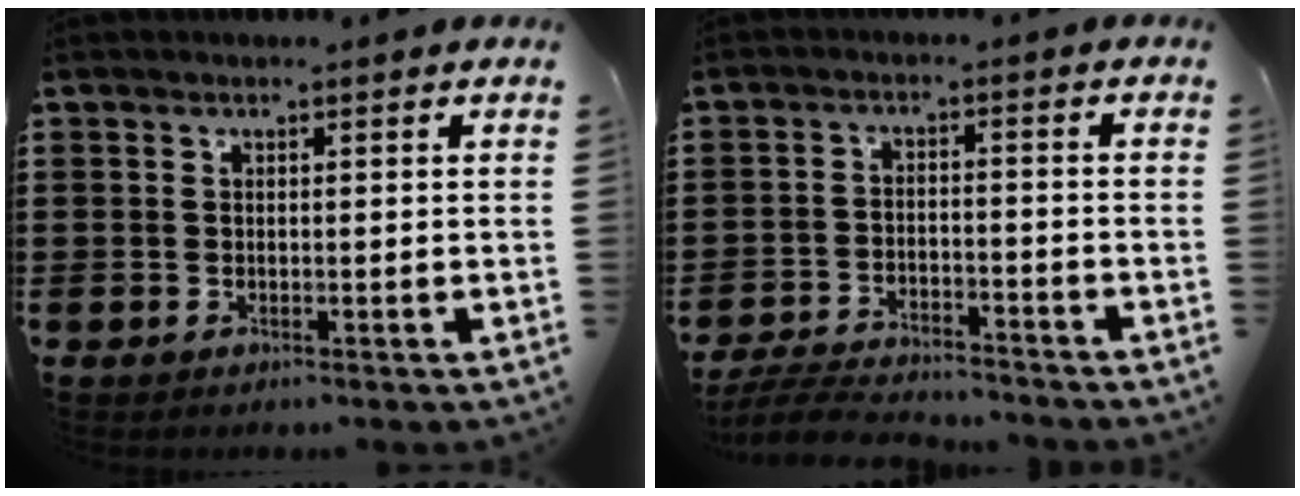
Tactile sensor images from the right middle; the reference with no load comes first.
{"total": 5.5, "force": [-5.3, 0.5, 1.2], "torque": [-0.030, 0.002, -0.107]}